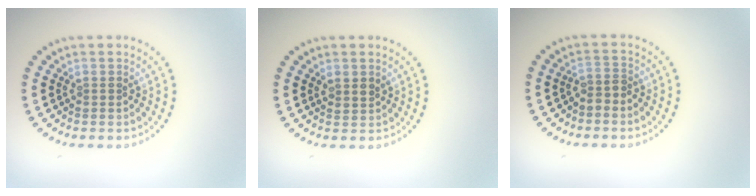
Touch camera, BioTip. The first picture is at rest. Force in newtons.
{"total": 1.2, "press": 1.1, "slide": 0.5}
{"total": 1.5, "press": 1.2, "slide": 0.9}